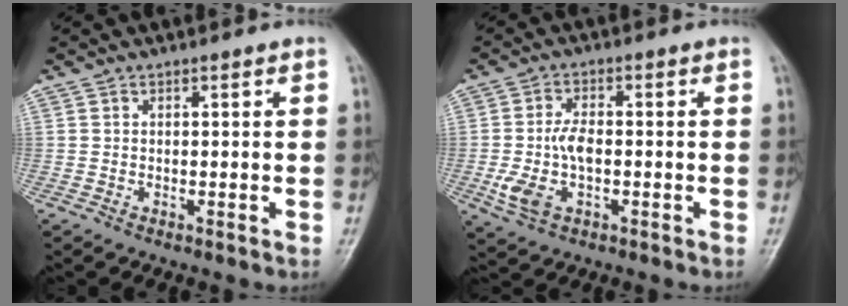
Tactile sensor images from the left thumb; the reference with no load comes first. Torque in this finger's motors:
{"motor_torque": [1.47, 1.41, 0.93, -0.49, 0.12]}